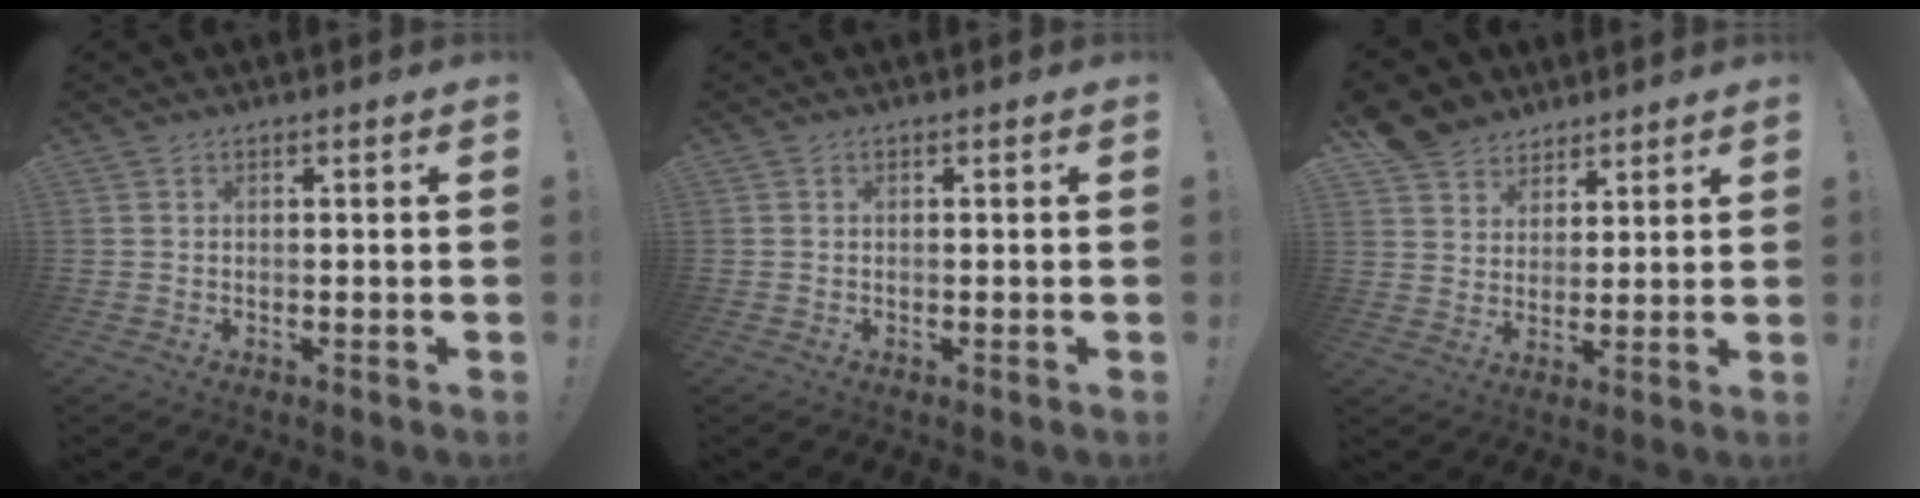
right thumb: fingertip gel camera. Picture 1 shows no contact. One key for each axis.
{"total": 0.0}
{"total": 7.8, "fx": 5.7, "fy": 5.4, "fz": 0.6, "tx": -0.012, "ty": -0.045, "tz": 0.115}